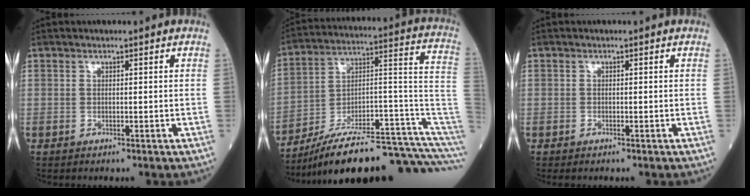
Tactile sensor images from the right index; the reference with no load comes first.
{"total": 24.4, "force": [-19.7, 0.7, 14.5], "torque": [-0.131, 0.044, -0.302]}
{"total": 0.6, "force": [-0.5, 0.3, 0.0], "torque": [-0.002, 0.004, -0.010]}